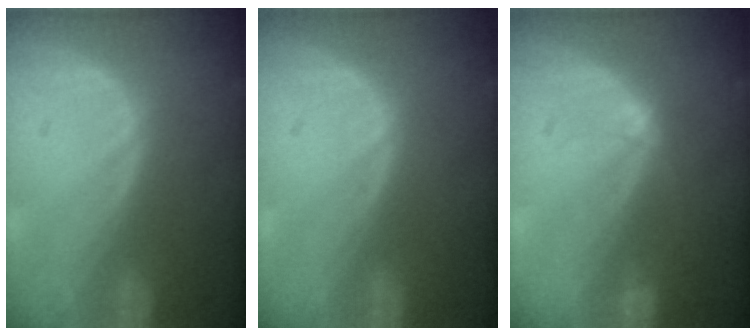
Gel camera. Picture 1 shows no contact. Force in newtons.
{"total": 0.0}
{"total": 2.1, "press": 2.1, "slide": 0.2}